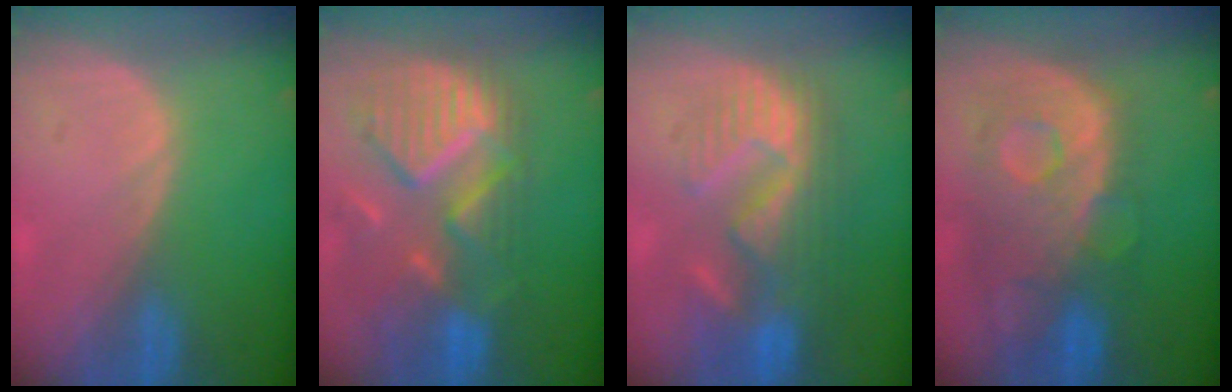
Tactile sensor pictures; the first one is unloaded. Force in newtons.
{"total": 11.7, "press": 10.3, "slide": 5.6}
{"total": 10.8, "press": 9.8, "slide": 4.5}
{"total": 11.3, "press": 9.8, "slide": 5.7}